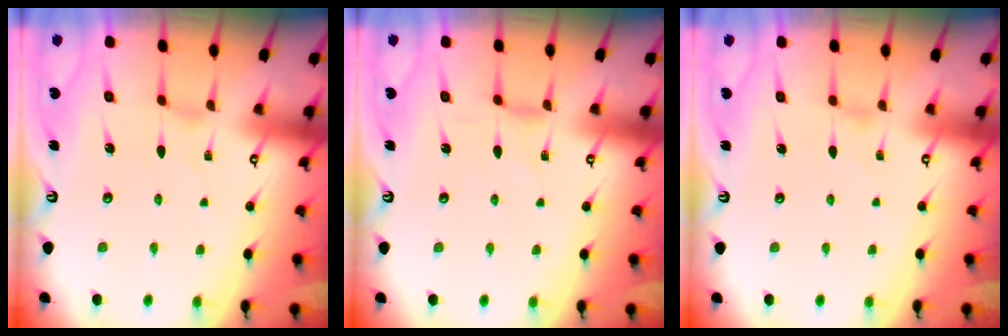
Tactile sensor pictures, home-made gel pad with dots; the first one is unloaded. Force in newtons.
{"total": 0.6, "press": 0.6, "slide": 0.1}
{"total": 0.0}